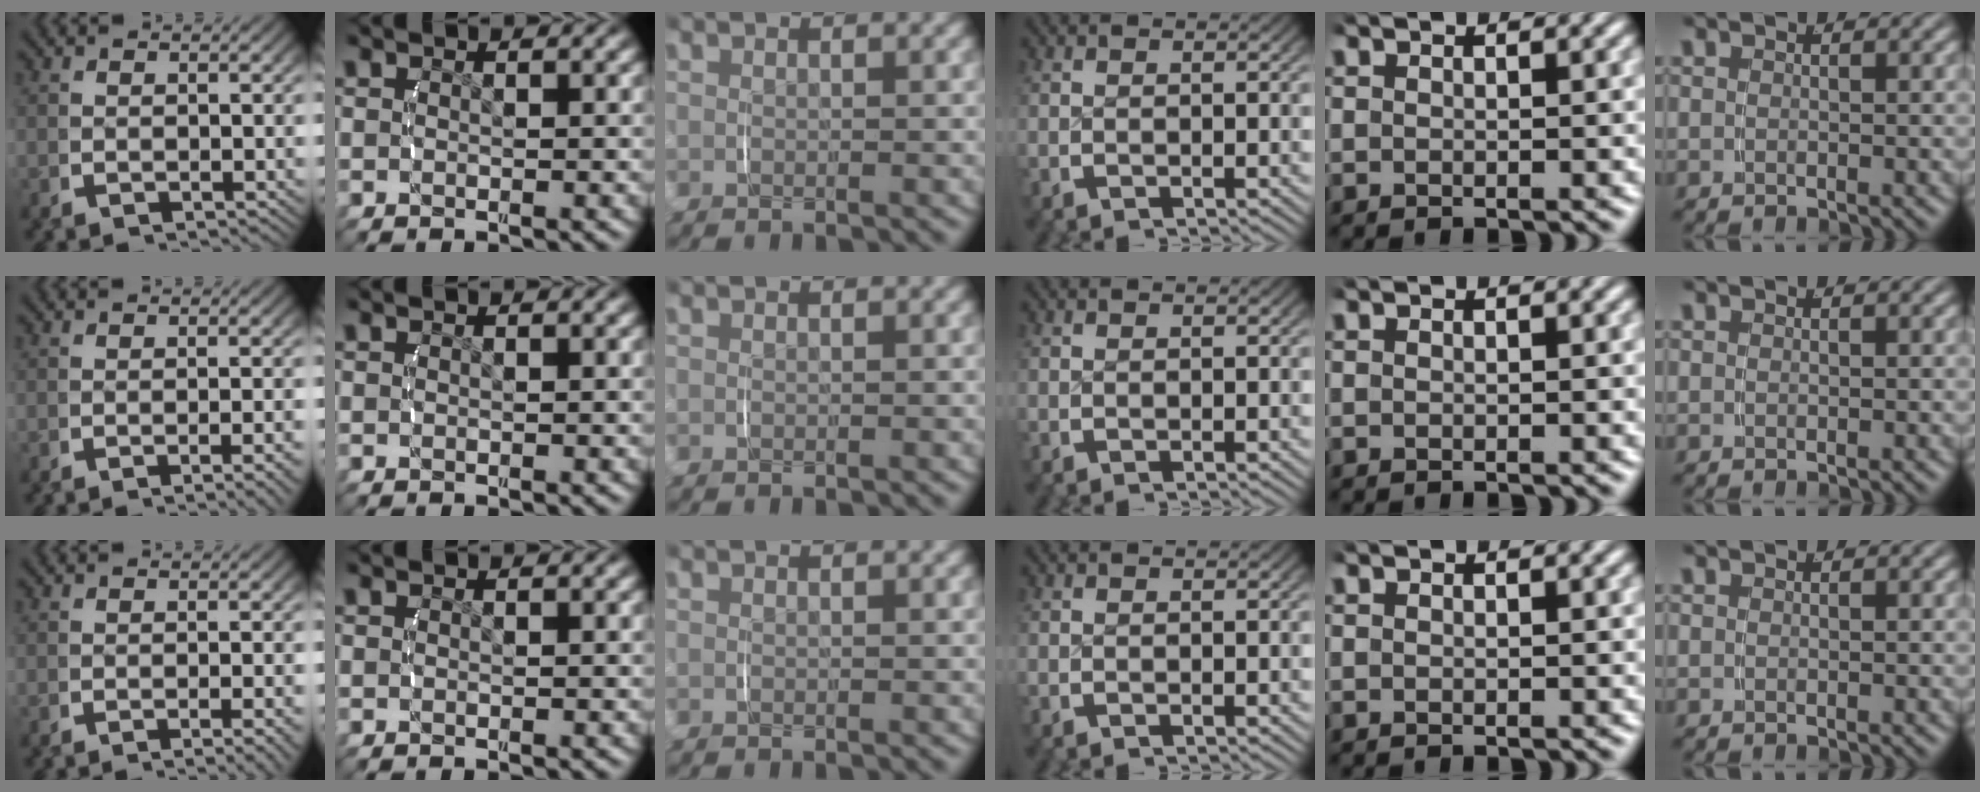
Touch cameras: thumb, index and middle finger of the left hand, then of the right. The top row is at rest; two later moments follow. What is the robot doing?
{"motion": "lift_and_place", "object": "measuring cup"}